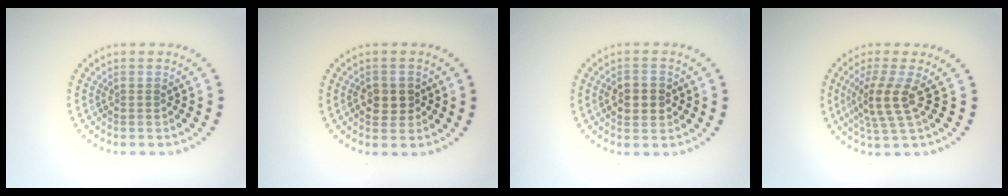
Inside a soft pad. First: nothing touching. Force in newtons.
{"total": 2.4, "press": 2.4, "slide": 0.4}
{"total": 2.8, "press": 2.8, "slide": 0.4}
{"total": 3.3, "press": 2.8, "slide": 1.7}